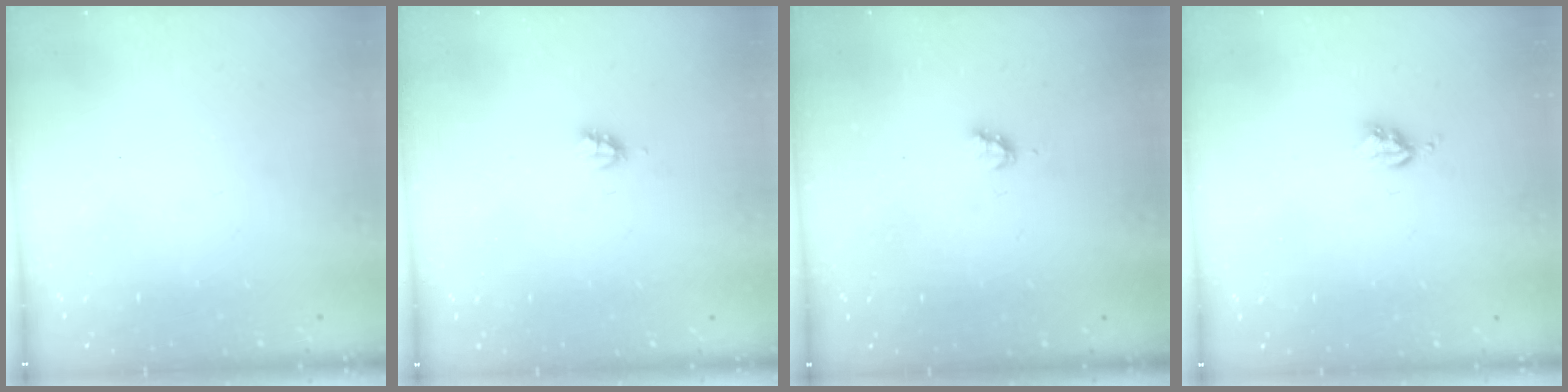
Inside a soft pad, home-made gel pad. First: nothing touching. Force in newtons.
{"total": 2.2, "press": 2.2, "slide": 0.3}
{"total": 2.8, "press": 2.8, "slide": 0.3}
{"total": 3.8, "press": 3.8, "slide": 0.5}